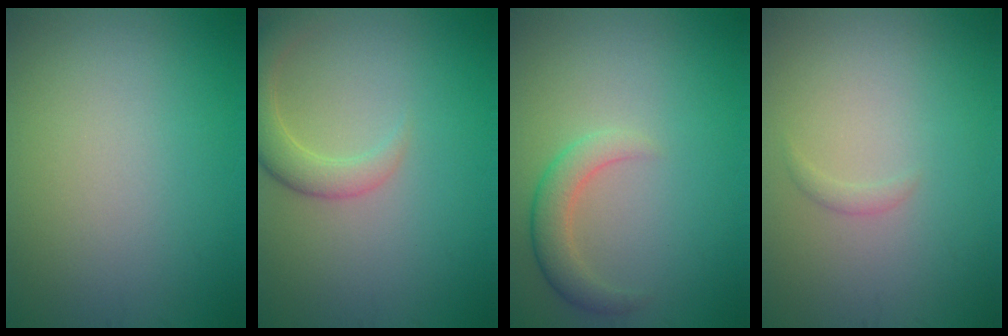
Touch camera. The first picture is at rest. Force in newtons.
{"total": 3.4, "press": 3.4, "slide": 0.4}
{"total": 2.8, "press": 2.8, "slide": 0.1}
{"total": 0.7, "press": 0.7, "slide": 0.0}